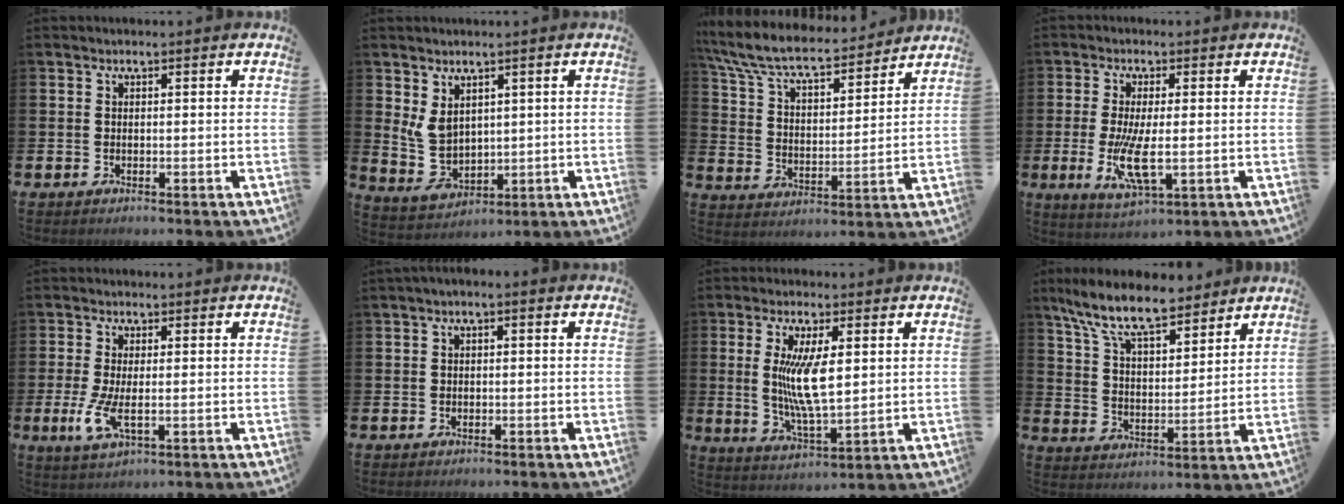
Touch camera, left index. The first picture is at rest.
{"total": 5.0, "force": [2.7, 3.3, 2.6], "torque": [-0.056, -0.005, 0.051]}
{"total": 8.5, "force": [7.7, 2.0, 3.0], "torque": [-0.100, -0.052, 0.134]}
{"total": 7.0, "force": [-0.5, 2.4, 6.5], "torque": [-0.122, -0.013, -0.011]}
{"total": 4.2, "force": [-0.4, 1.5, 4.0], "torque": [-0.073, -0.004, -0.007]}
{"total": 1.0, "force": [-0.7, 0.3, 0.7], "torque": [-0.010, 0.000, -0.014]}
{"total": 8.3, "force": [2.1, 2.6, 7.6], "torque": [-0.129, -0.005, 0.032]}
{"total": 10.6, "force": [8.9, 3.2, 4.8], "torque": [-0.121, -0.038, 0.162]}